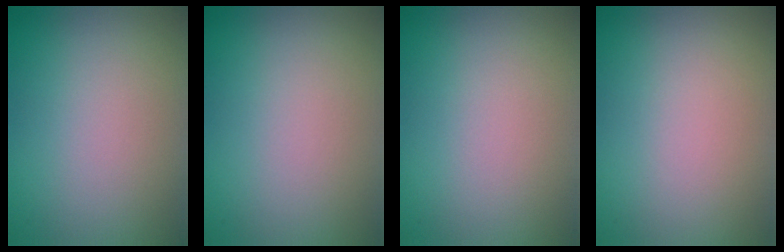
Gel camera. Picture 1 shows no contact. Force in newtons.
{"total": 0.0}
{"total": 0.0}
{"total": 0.0}